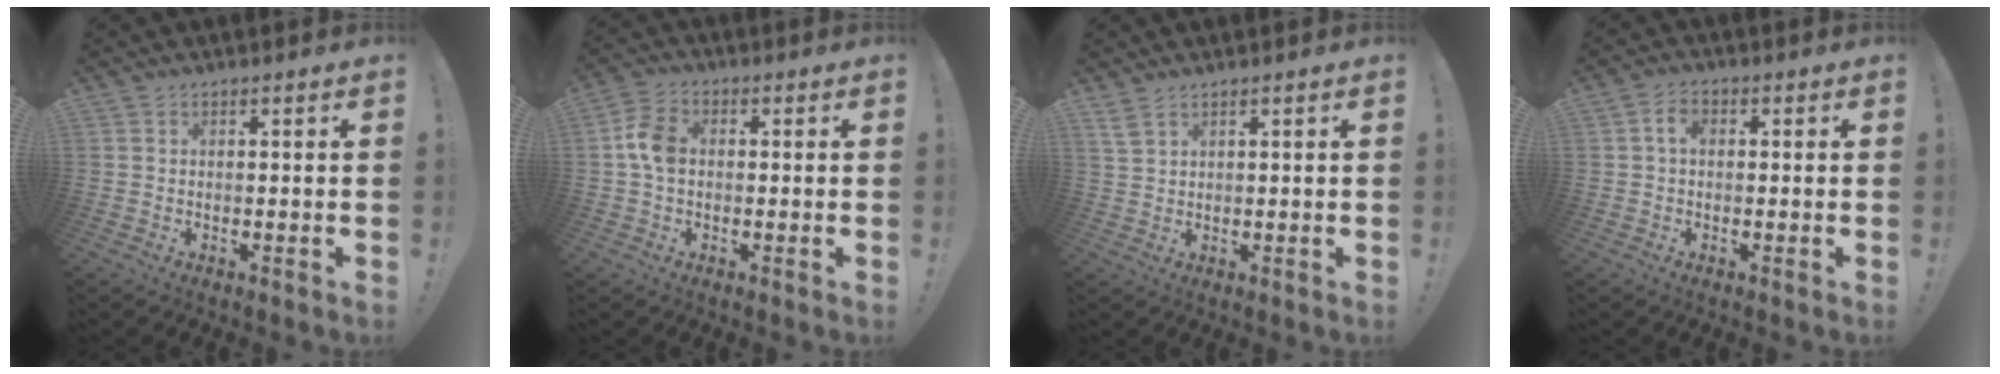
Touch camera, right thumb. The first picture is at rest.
{"total": 7.6, "force": [0.0, 5.2, 5.5], "torque": [-0.099, 0.013, 0.004]}
{"total": 3.3, "force": [2.4, 1.3, 2.0], "torque": [-0.035, -0.010, 0.045]}
{"total": 3.9, "force": [0.2, 2.5, 3.0], "torque": [-0.051, 0.010, 0.002]}